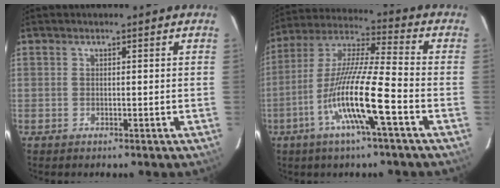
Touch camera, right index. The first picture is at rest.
{"total": 14.7, "force": [-5.4, 0.1, 13.7], "torque": [-0.274, -0.004, -0.107]}